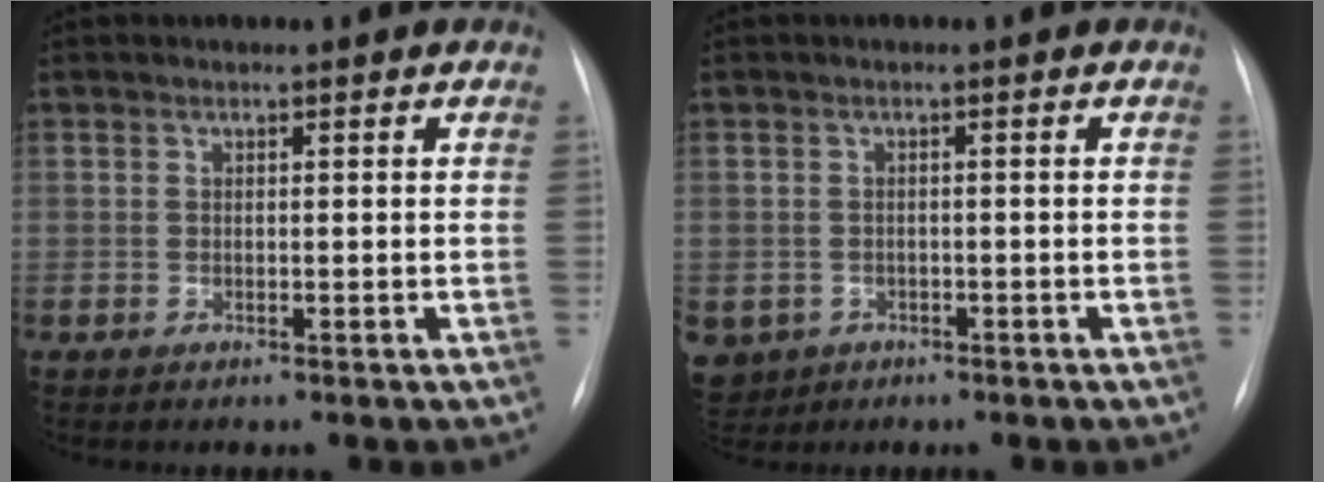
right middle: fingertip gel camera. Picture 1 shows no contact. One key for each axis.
{"total": 5.7, "fx": -2.7, "fy": 4.9, "fz": 1.2, "tx": -0.034, "ty": 0.002, "tz": -0.035}